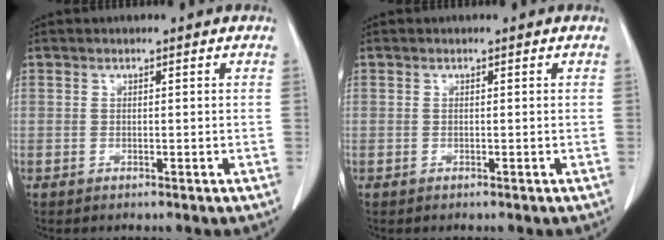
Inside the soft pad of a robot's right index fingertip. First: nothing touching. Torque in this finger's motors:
{"motor_torque": [0.10, -0.12, 0.03, 0.01]}